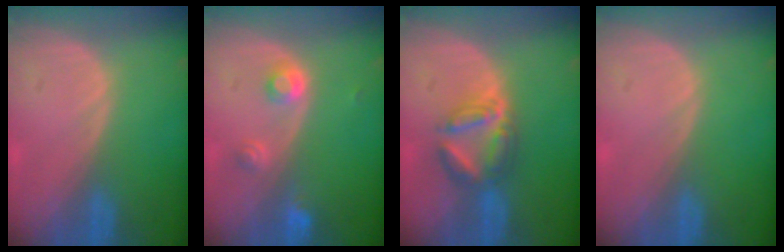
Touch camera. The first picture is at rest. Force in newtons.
{"total": 3.1, "press": 3.1, "slide": 0.2}
{"total": 5.7, "press": 5.7, "slide": 1.0}
{"total": 0.0}